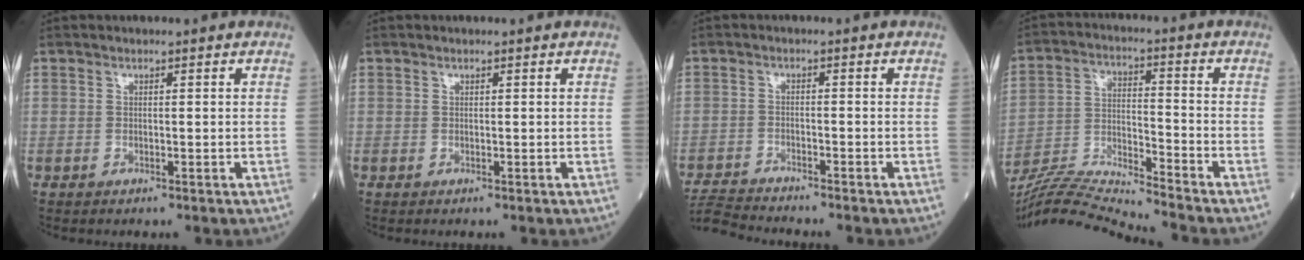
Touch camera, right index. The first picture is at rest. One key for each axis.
{"total": 0.0}
{"total": 6.0, "fx": -5.9, "fy": -0.8, "fz": 0.6, "tx": -0.015, "ty": -0.013, "tz": -0.107}
{"total": 12.2, "fx": -11.7, "fy": -2.5, "fz": 2.4, "tx": -0.047, "ty": 0.006, "tz": -0.217}